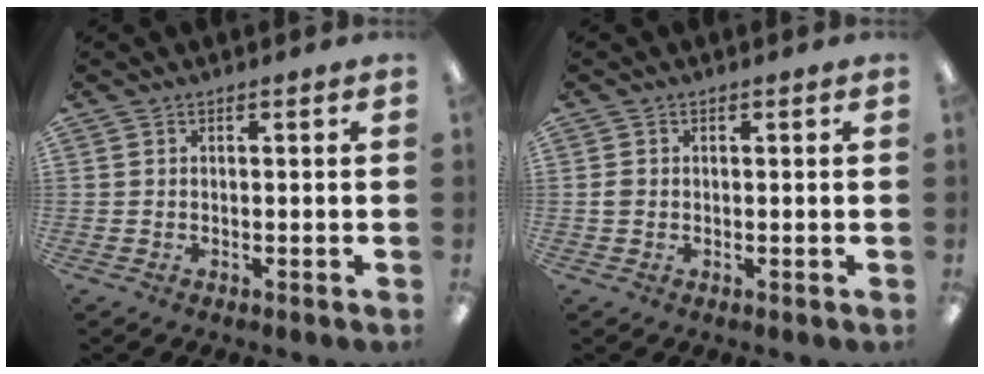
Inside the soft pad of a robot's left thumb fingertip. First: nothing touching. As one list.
[{"total": 1.3, "force": [0.0, 1.1, 0.7], "torque": [-0.012, 0.004, -0.001]}]